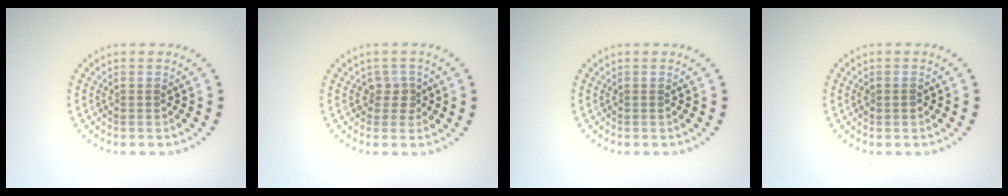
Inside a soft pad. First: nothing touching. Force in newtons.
{"total": 1.7, "press": 1.3, "slide": 1.1}
{"total": 0.0}
{"total": 0.8, "press": 0.8, "slide": 0.1}